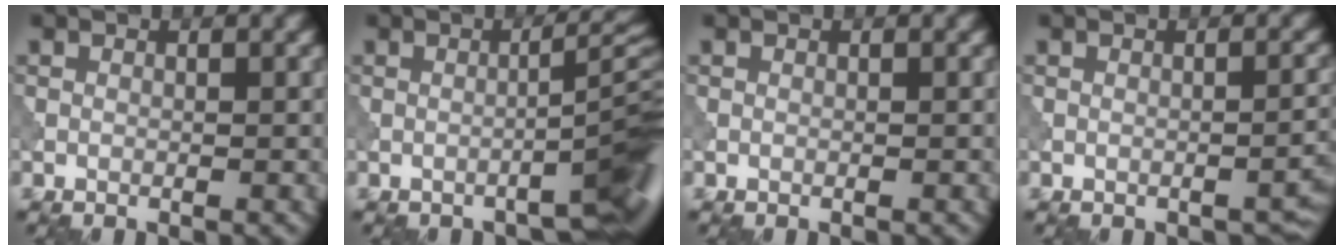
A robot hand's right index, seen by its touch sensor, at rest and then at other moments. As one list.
[{"total": 5.5, "force": [-3.0, 1.1, 4.5], "torque": [-0.044, 0.020, -0.048]}, {"total": 0.0}, {"total": 1.9, "force": [-1.3, 0.7, 1.1], "torque": [-0.010, -0.002, -0.016]}]